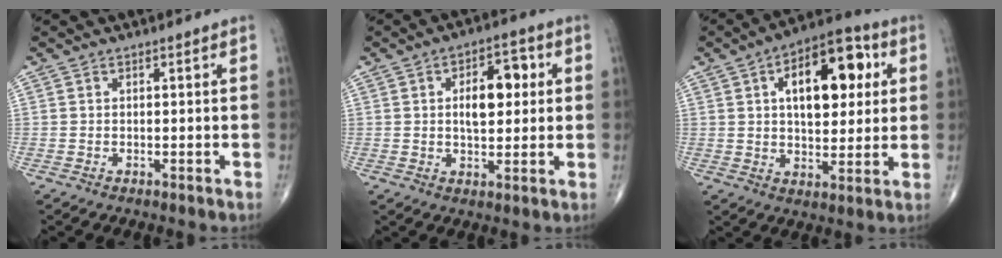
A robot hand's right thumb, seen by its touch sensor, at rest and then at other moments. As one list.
[{"total": 9.1, "force": [1.6, 4.8, 7.5], "torque": [-0.085, 0.006, 0.022]}, {"total": 17.0, "force": [4.6, 8.8, 13.7], "torque": [-0.161, 0.009, 0.065]}]